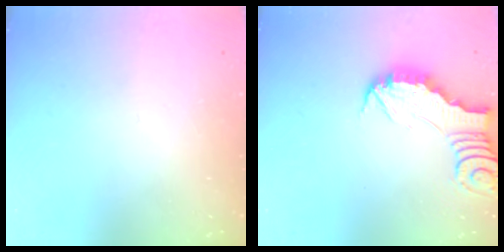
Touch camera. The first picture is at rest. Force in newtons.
{"total": 3.2, "press": 3.1, "slide": 0.4}